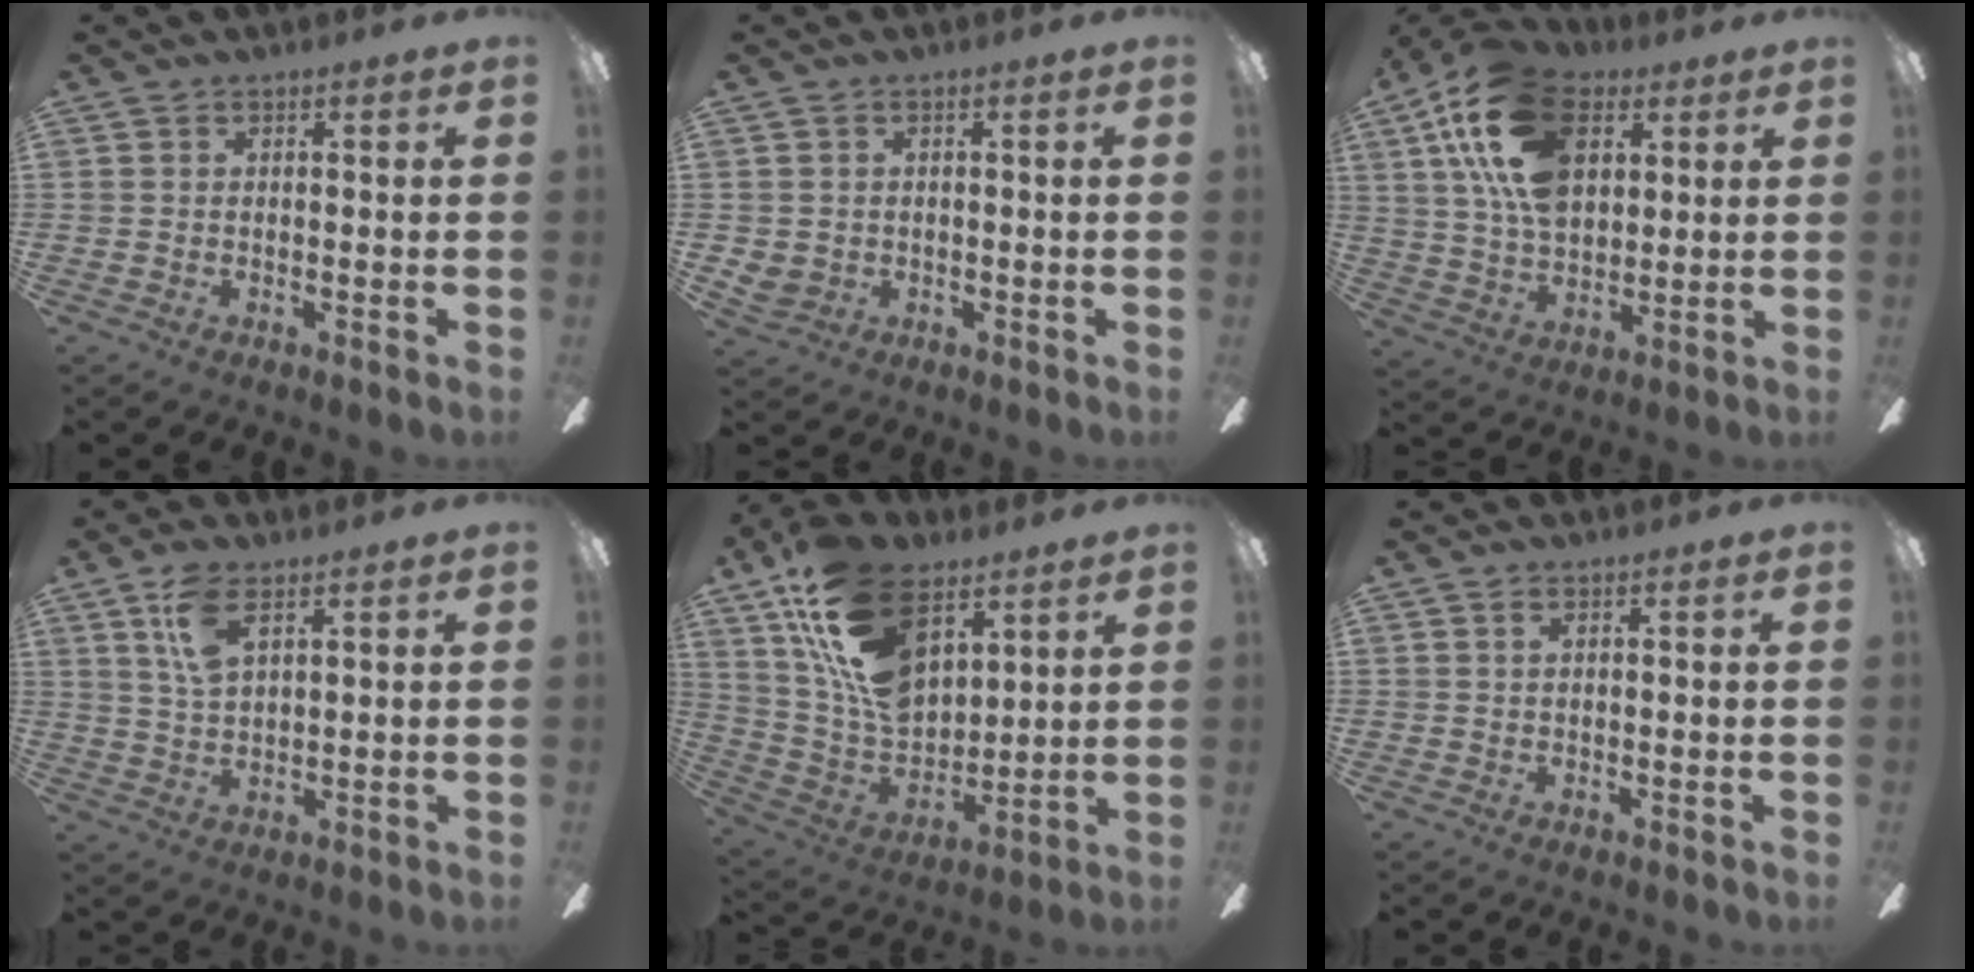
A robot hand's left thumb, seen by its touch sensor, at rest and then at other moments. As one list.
[{"total": 2.7, "force": [0.1, 2.5, 0.9], "torque": [-0.017, 0.005, 0.003]}, {"total": 20.6, "force": [8.7, 12.6, 13.8], "torque": [-0.283, -0.009, 0.153]}, {"total": 8.2, "force": [4.4, 3.8, 5.8], "torque": [-0.116, 0.001, 0.080]}, {"total": 21.5, "force": [11.0, 12.5, 13.6], "torque": [-0.275, -0.049, 0.200]}, {"total": 1.1, "force": [0.5, 0.5, 0.8], "torque": [-0.017, 0.004, 0.009]}]